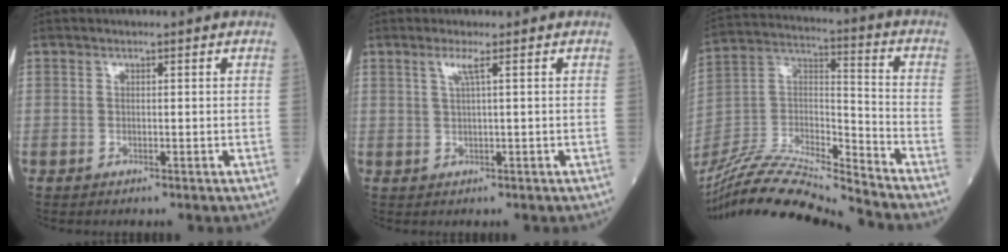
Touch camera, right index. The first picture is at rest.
{"total": 1.9, "force": [0.8, -0.5, 1.7], "torque": [-0.041, 0.001, 0.018]}
{"total": 20.8, "force": [-19.5, -0.2, 7.4], "torque": [-0.160, 0.002, -0.349]}